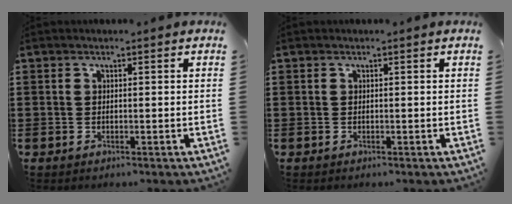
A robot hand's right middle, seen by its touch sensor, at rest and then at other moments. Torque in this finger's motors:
{"motor_torque": [0.01, -0.01, 0.00, 0.01]}